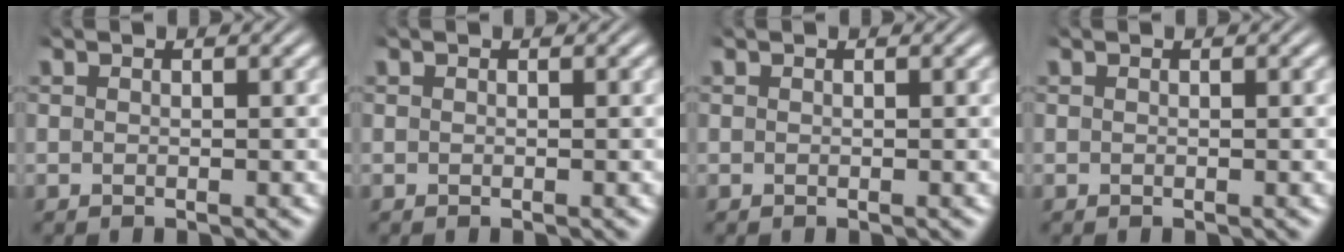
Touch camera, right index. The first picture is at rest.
{"total": 0.0}
{"total": 0.0}
{"total": 0.0}